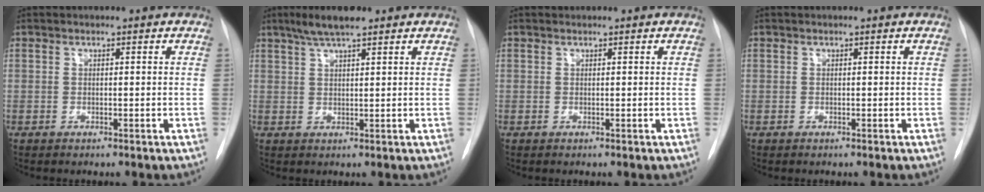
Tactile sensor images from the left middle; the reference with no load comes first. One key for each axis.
{"total": 5.4, "fx": 3.9, "fy": 0.7, "fz": 3.6, "tx": -0.072, "ty": 0.012, "tz": 0.070}
{"total": 0.0}
{"total": 0.0}